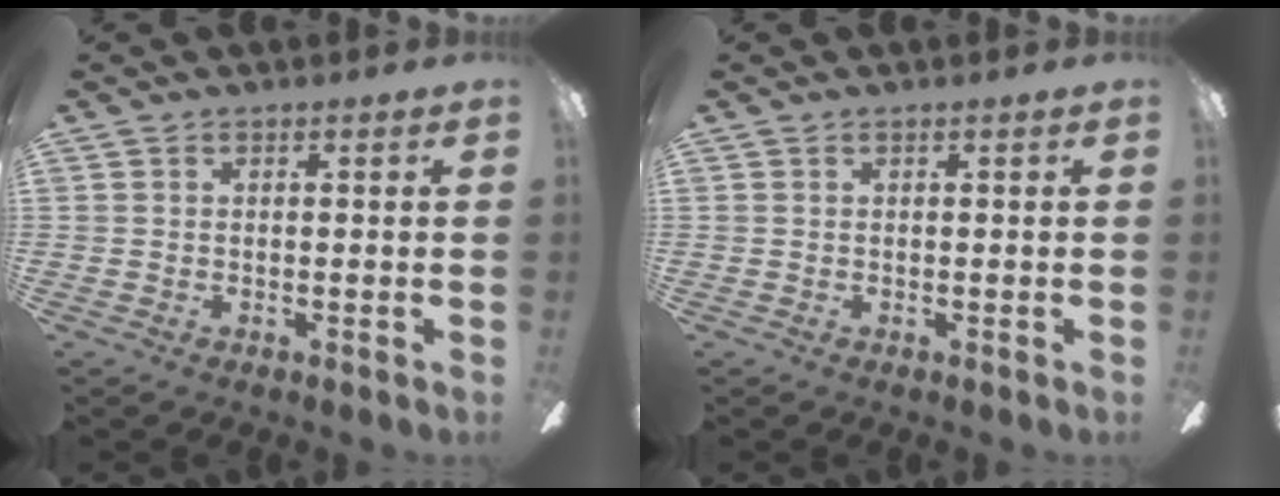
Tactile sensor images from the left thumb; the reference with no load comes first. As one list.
[{"total": 0.0}]